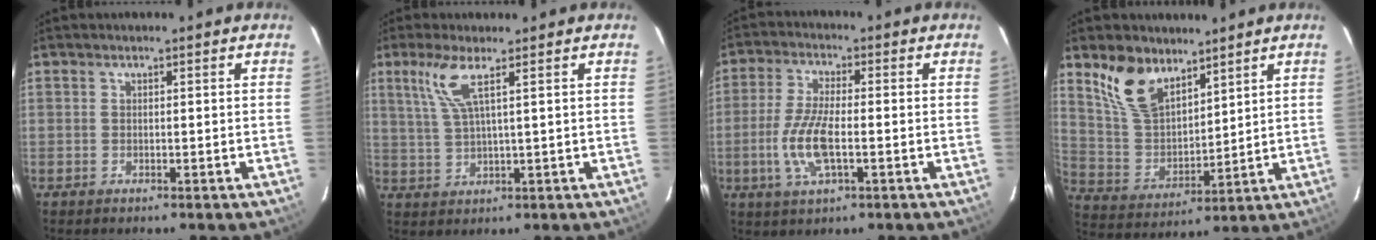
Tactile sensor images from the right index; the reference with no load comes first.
{"total": 5.6, "force": [2.7, 0.1, 4.9], "torque": [-0.105, -0.001, 0.062]}
{"total": 8.9, "force": [-2.1, 2.8, 8.2], "torque": [-0.174, -0.004, -0.044]}
{"total": 12.3, "force": [8.3, 6.4, 6.5], "torque": [-0.134, 0.013, 0.176]}